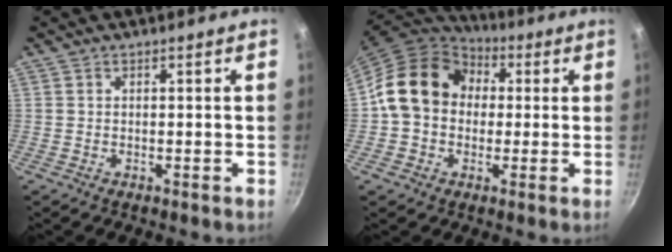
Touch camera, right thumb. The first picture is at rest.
{"total": 15.7, "force": [1.8, 12.8, 8.9], "torque": [-0.122, 0.033, 0.015]}